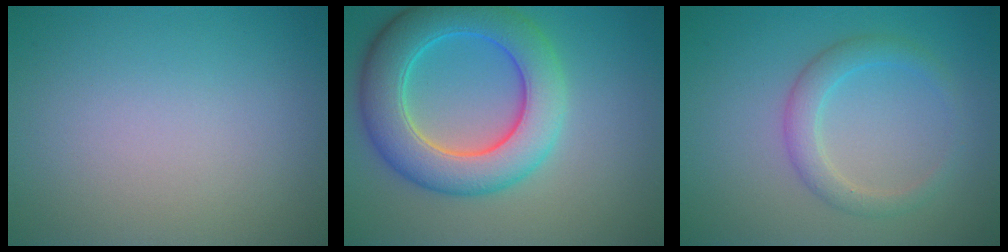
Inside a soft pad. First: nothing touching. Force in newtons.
{"total": 8.3, "press": 8.3, "slide": 0.5}
{"total": 2.5, "press": 2.5, "slide": 0.1}